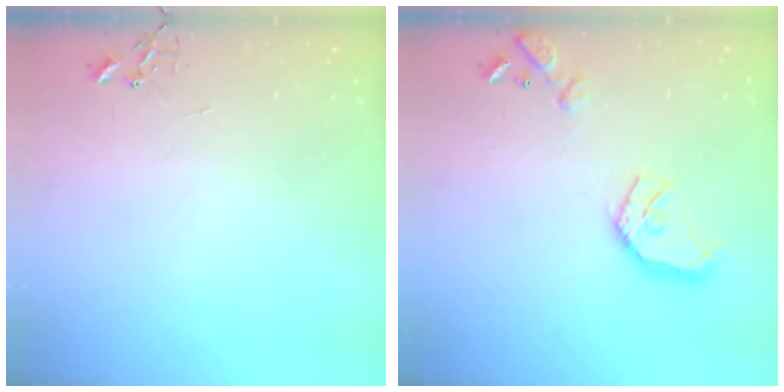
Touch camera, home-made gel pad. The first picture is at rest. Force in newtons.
{"total": 14.7, "press": 14.6, "slide": 1.6}